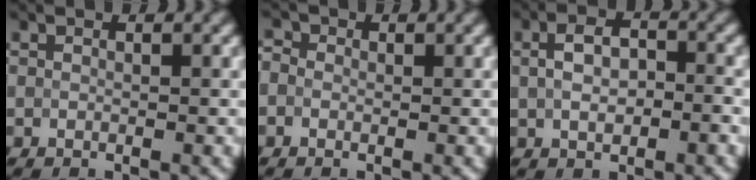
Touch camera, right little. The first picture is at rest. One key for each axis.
{"total": 1.6, "fx": 0.4, "fy": 1.4, "fz": 0.7, "tx": -0.007, "ty": 0.000, "tz": -0.016}
{"total": 4.0, "fx": 0.1, "fy": 2.4, "fz": 3.2, "tx": -0.057, "ty": 0.008, "tz": 0.004}